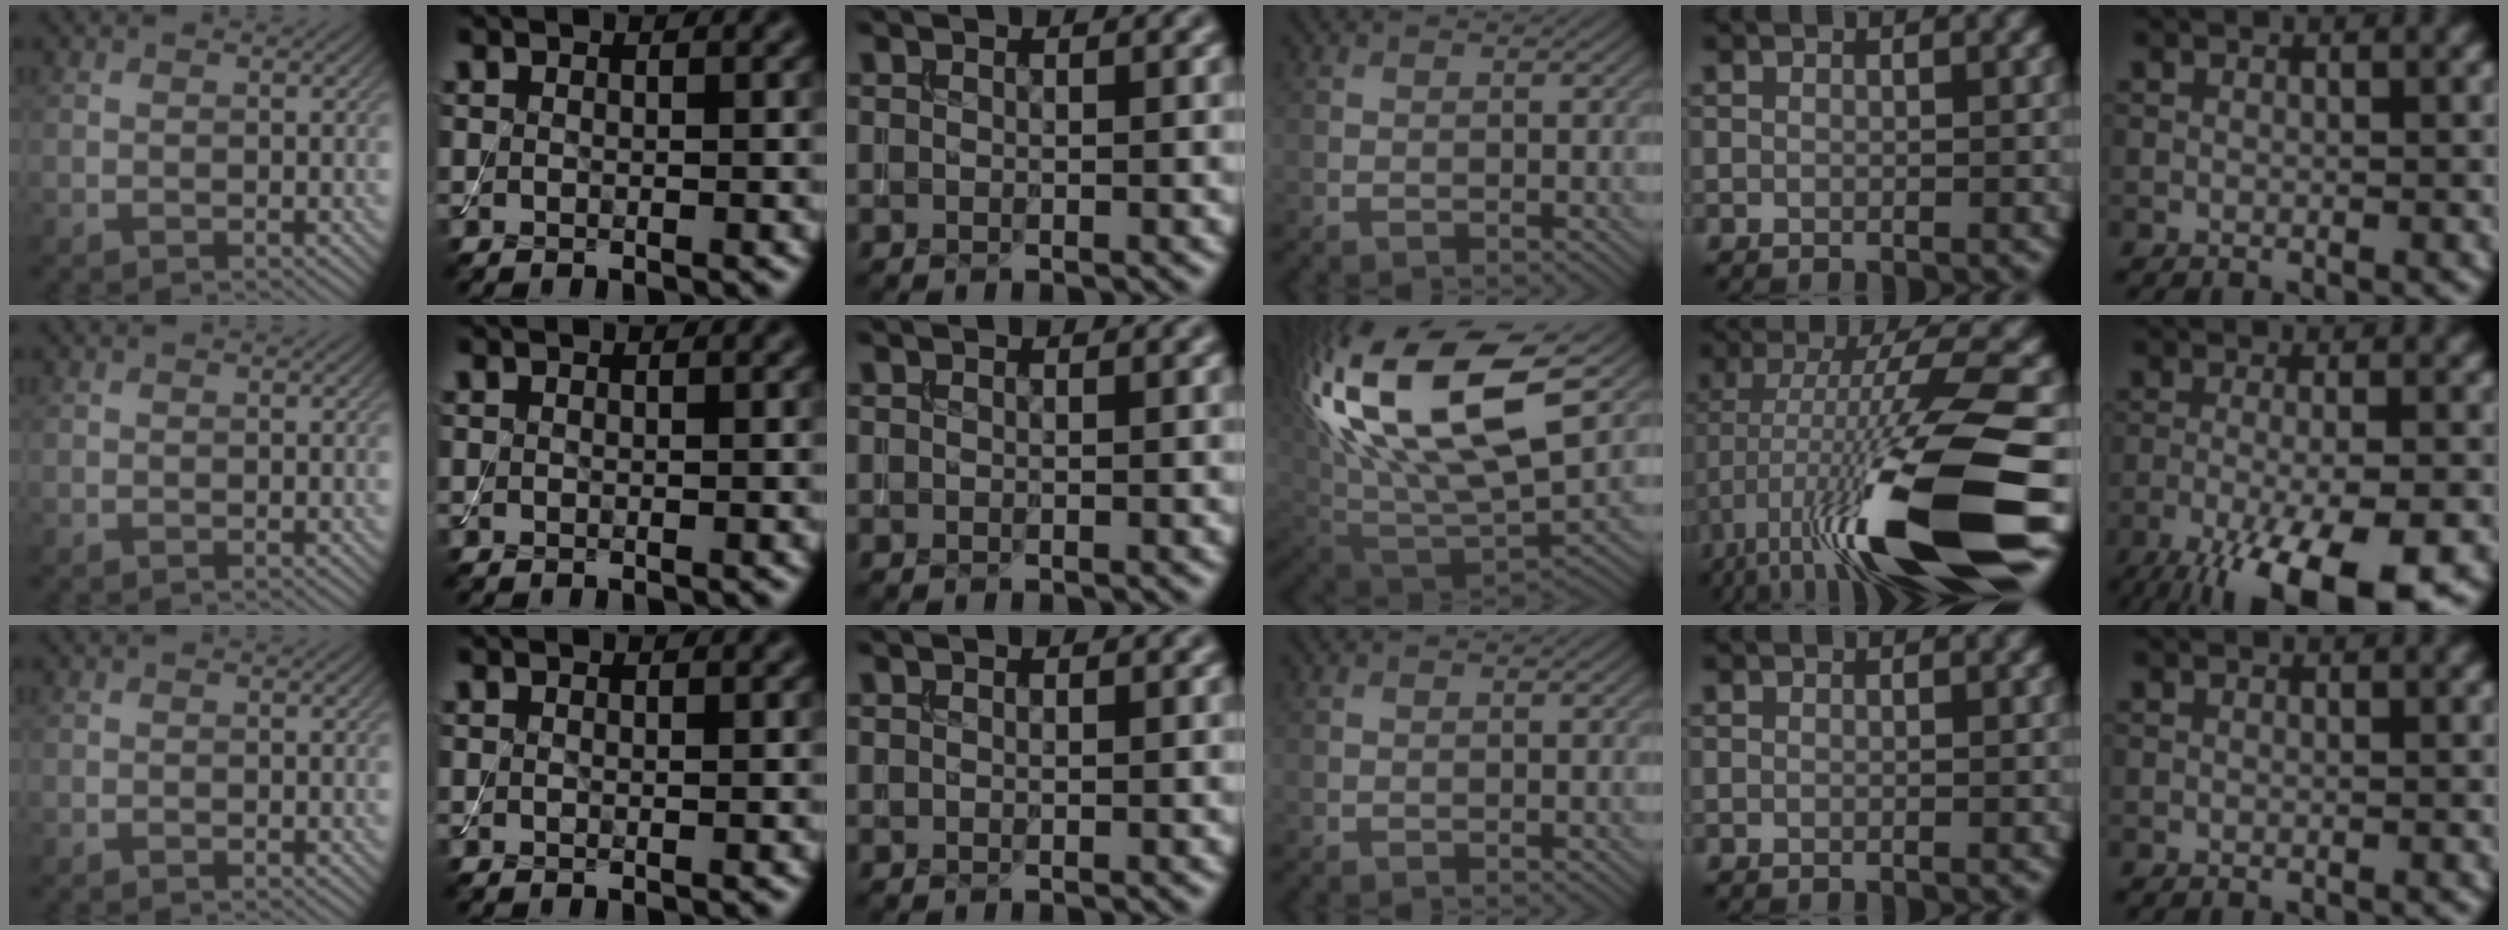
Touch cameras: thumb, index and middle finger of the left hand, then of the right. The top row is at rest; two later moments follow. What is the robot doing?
{"motion": "assemble", "object": "toy tower of hanoi"}